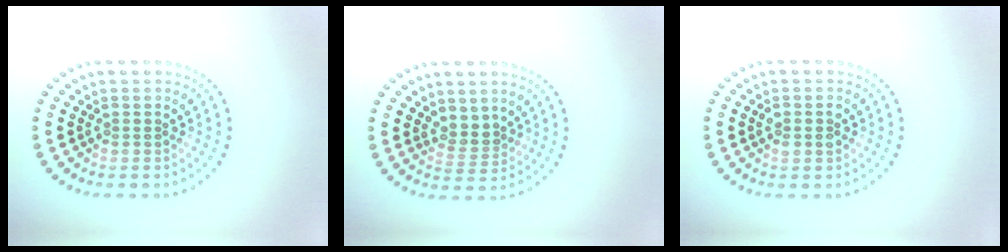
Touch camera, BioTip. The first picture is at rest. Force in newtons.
{"total": 2.0, "press": 1.7, "slide": 1.1}
{"total": 1.2, "press": 1.2, "slide": 0.2}